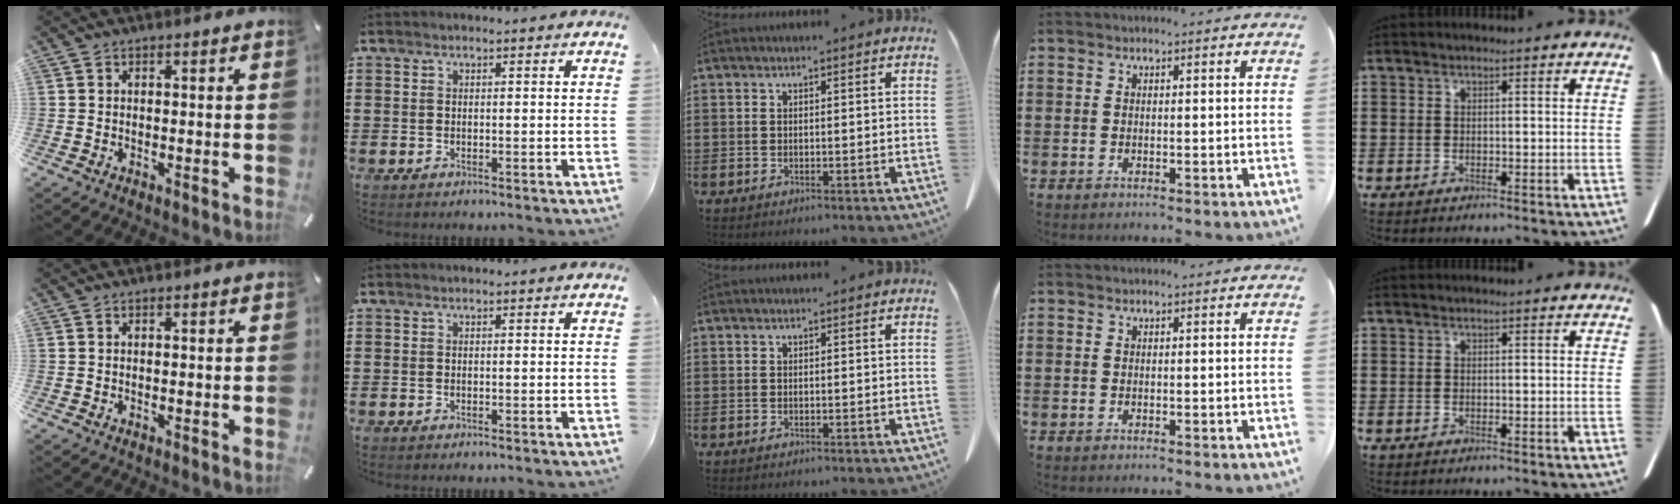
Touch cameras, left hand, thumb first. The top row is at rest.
{}